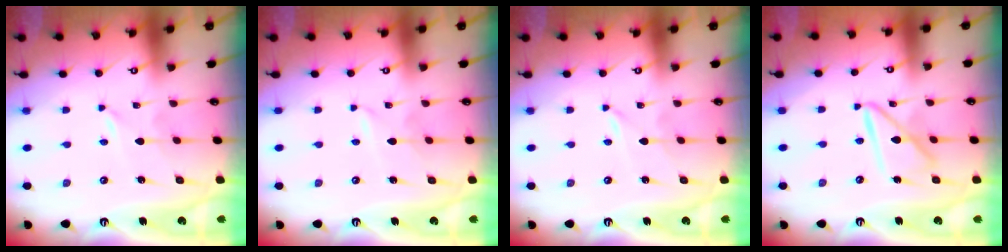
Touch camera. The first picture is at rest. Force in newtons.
{"total": 2.3, "press": 2.3, "slide": 0.2}
{"total": 0.0}
{"total": 12.3, "press": 12.3, "slide": 1.1}